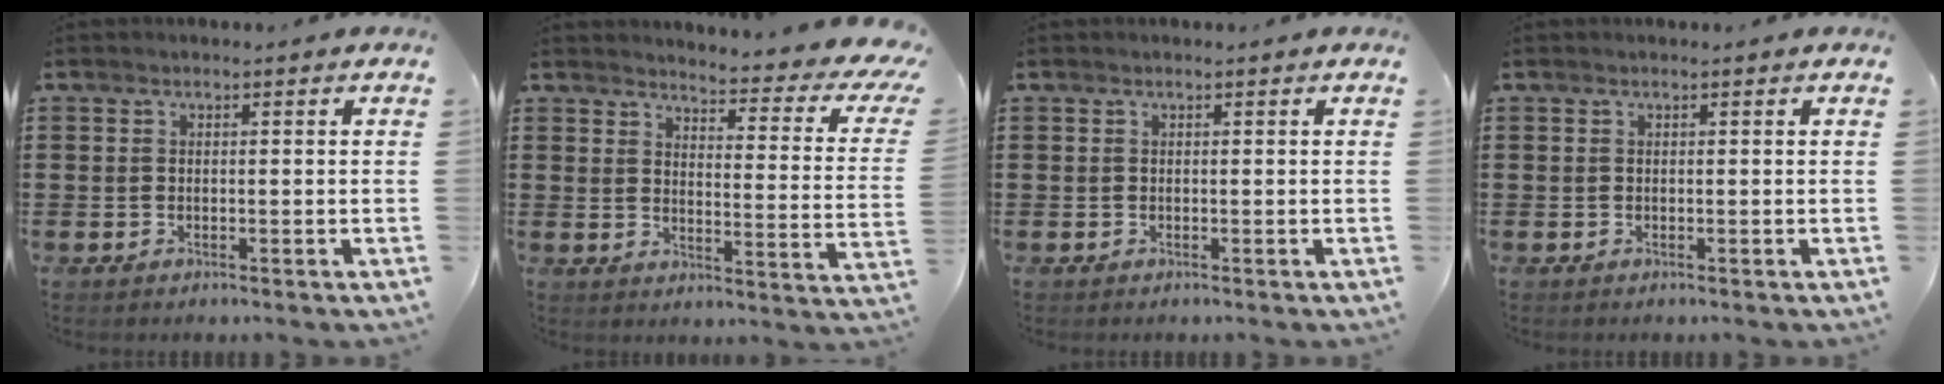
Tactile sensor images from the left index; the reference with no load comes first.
{"total": 4.3, "force": [3.6, 0.3, 2.2], "torque": [-0.038, -0.039, 0.051]}
{"total": 0.0}
{"total": 0.0}